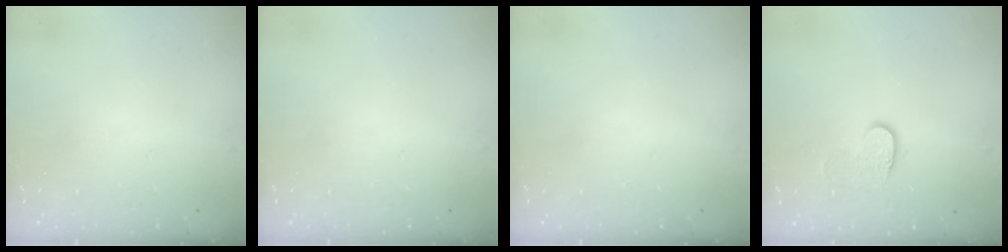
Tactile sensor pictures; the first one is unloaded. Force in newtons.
{"total": 0.0}
{"total": 0.0}
{"total": 6.9, "press": 6.8, "slide": 0.6}